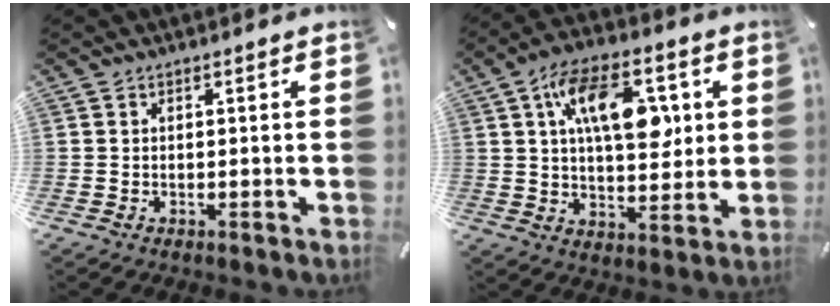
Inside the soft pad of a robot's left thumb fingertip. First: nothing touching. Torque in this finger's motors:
{"motor_torque": [1.38, 2.72, 2.00, -0.77, 0.33]}